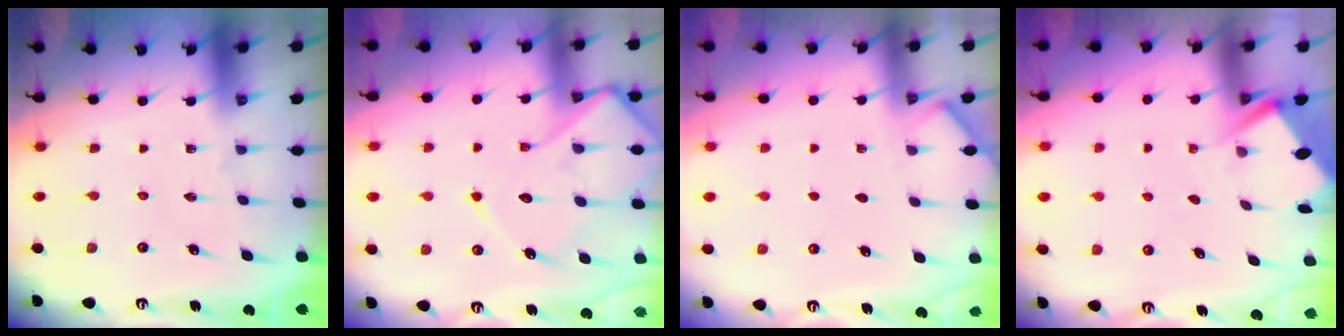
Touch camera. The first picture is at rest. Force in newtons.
{"total": 13.8, "press": 13.7, "slide": 1.4}
{"total": 2.8, "press": 2.8, "slide": 0.4}
{"total": 2.8, "press": 2.8, "slide": 0.4}